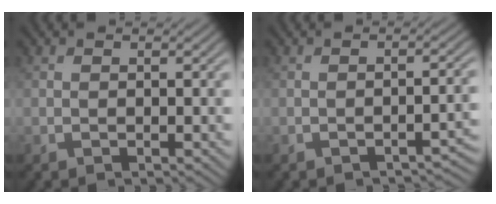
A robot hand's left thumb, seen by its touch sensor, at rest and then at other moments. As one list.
[{"total": 2.5, "force": [-1.8, 0.5, 1.7], "torque": [-0.020, 0.007, -0.028]}]